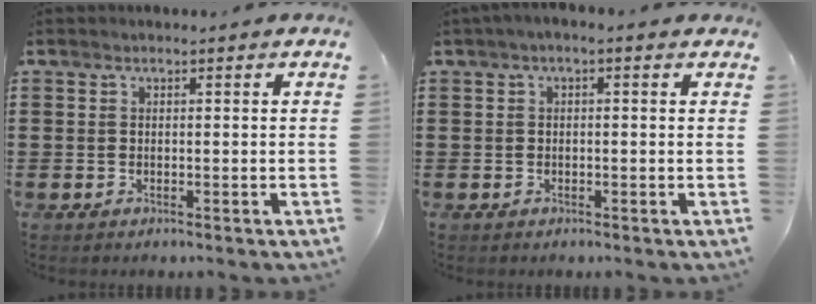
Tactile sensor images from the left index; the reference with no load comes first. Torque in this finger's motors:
{"motor_torque": [2.14, 0.00, 0.59, 0.11]}